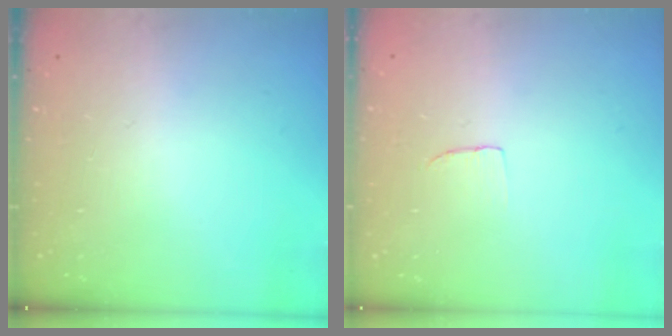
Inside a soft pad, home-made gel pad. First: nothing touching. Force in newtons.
{"total": 2.7, "press": 2.7, "slide": 0.2}